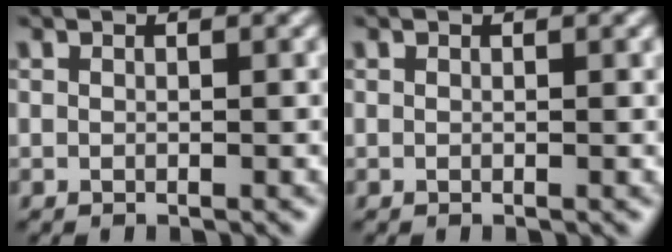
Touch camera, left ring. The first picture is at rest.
{"total": 0.0}